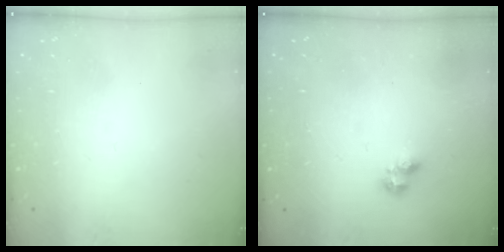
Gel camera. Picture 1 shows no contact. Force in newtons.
{"total": 1.8, "press": 1.7, "slide": 0.5}